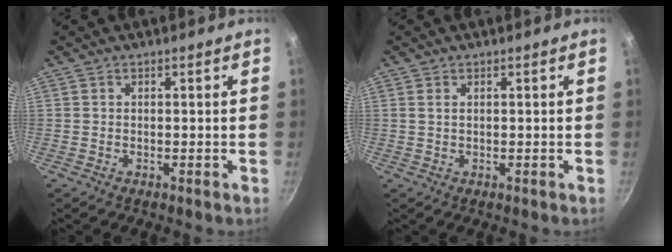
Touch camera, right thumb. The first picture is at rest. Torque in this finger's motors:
{"motor_torque": [-0.45, -0.01, 0.41, -0.11, 0.10]}